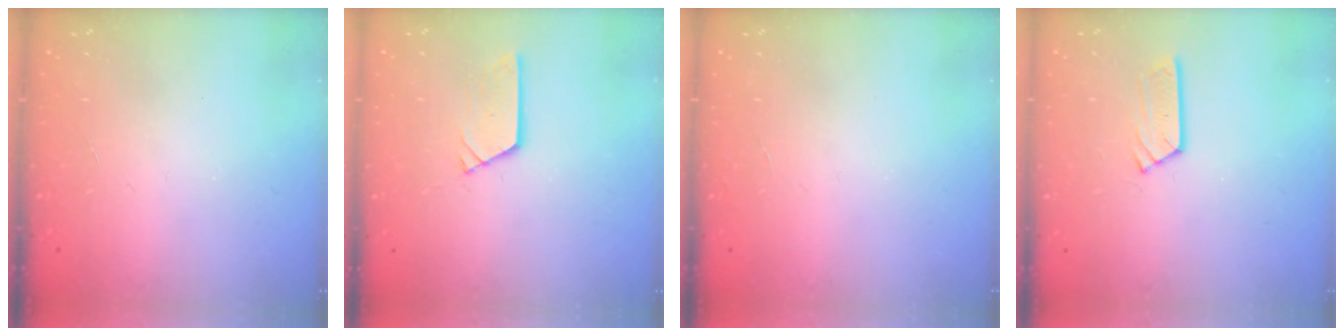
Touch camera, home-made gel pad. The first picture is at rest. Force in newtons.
{"total": 2.7, "press": 2.7, "slide": 0.0}
{"total": 0.0}
{"total": 3.8, "press": 3.8, "slide": 0.3}